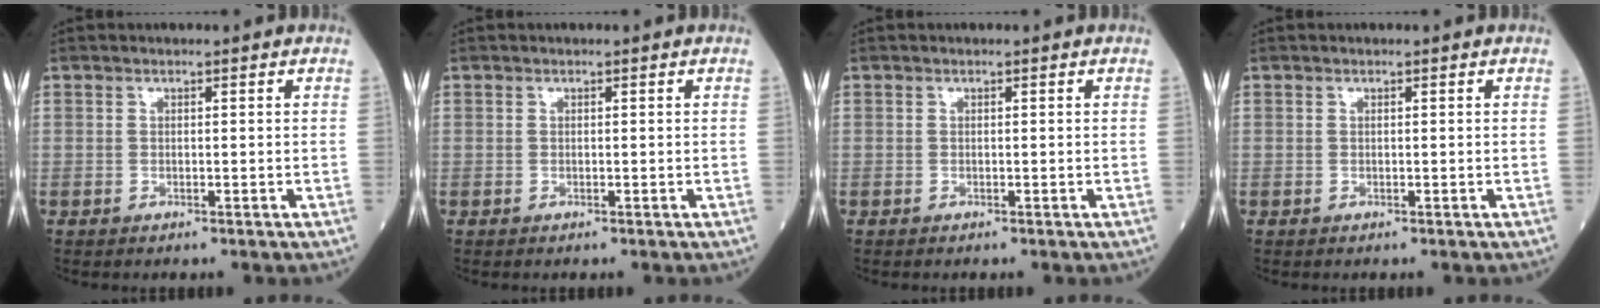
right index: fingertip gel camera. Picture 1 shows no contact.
{"total": 0.0}
{"total": 0.0}
{"total": 0.0}